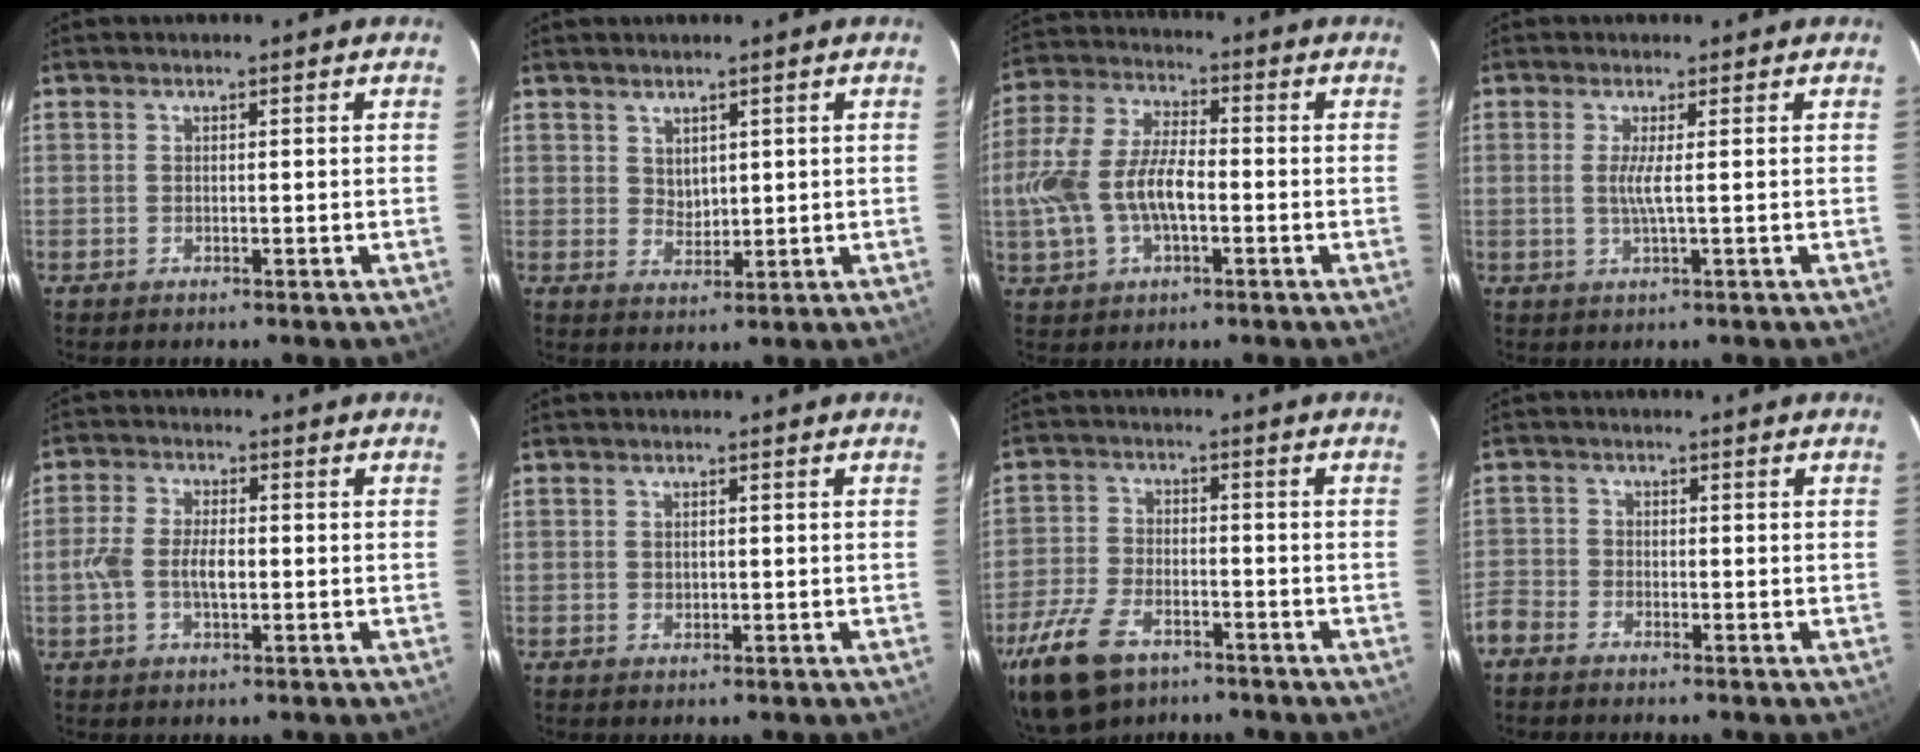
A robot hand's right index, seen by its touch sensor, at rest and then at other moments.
{"total": 2.7, "force": [1.7, 1.8, 1.0], "torque": [-0.011, 0.000, 0.035]}
{"total": 13.5, "force": [-2.2, 7.0, 11.4], "torque": [-0.246, 0.010, -0.040]}
{"total": 2.5, "force": [0.2, -0.6, 2.4], "torque": [-0.046, -0.006, 0.001]}
{"total": 6.2, "force": [-1.0, 2.9, 5.3], "torque": [-0.112, 0.006, -0.021]}
{"total": 1.2, "force": [0.2, 0.9, 0.7], "torque": [-0.011, 0.003, 0.005]}
{"total": 14.2, "force": [-8.9, 7.8, 7.9], "torque": [-0.202, -0.018, -0.168]}
{"total": 5.0, "force": [-3.5, 3.4, 0.9], "torque": [-0.038, 0.000, -0.080]}